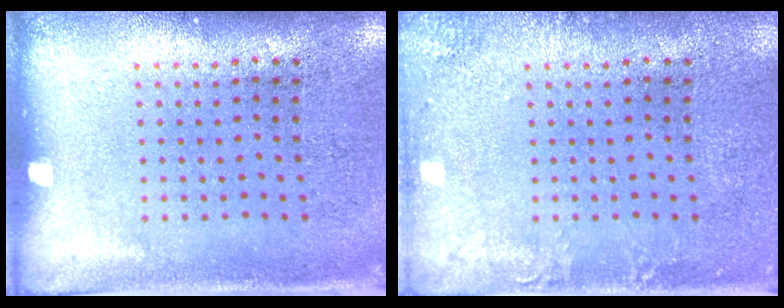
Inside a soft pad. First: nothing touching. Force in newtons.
{"total": 1.6, "press": 1.6, "slide": 0.1}